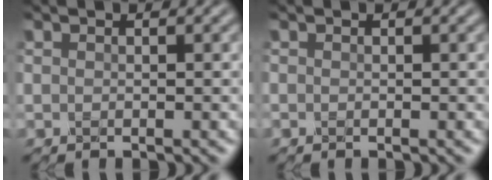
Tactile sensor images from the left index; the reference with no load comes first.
{"total": 0.0}